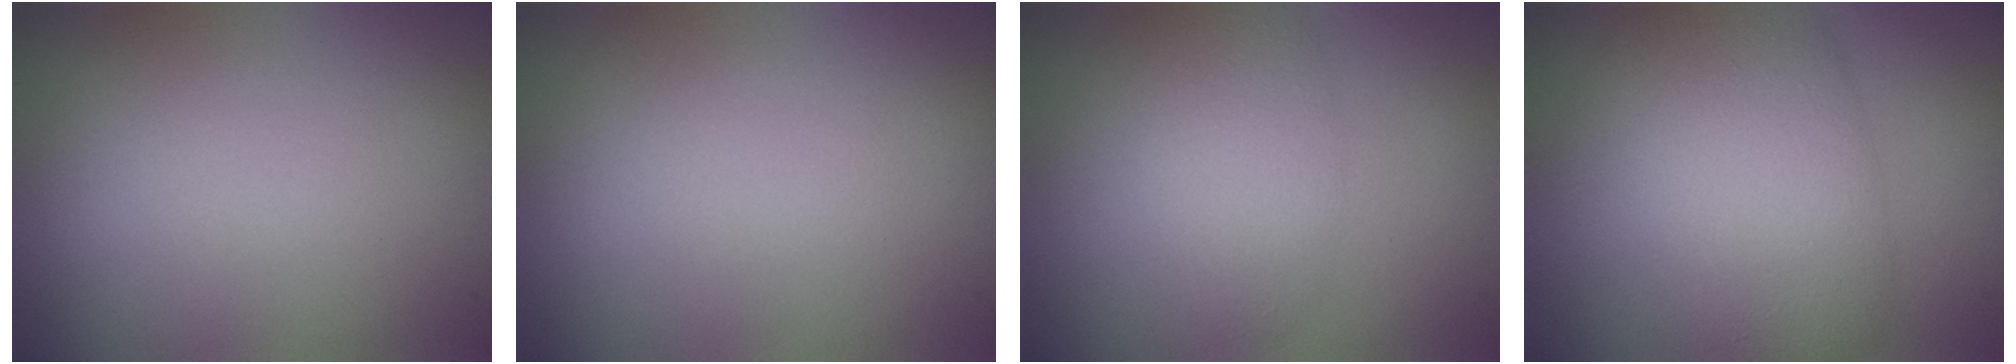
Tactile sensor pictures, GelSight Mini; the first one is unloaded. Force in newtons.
{"total": 0.0}
{"total": 3.6, "press": 3.6, "slide": 0.1}
{"total": 7.8, "press": 7.8, "slide": 0.2}